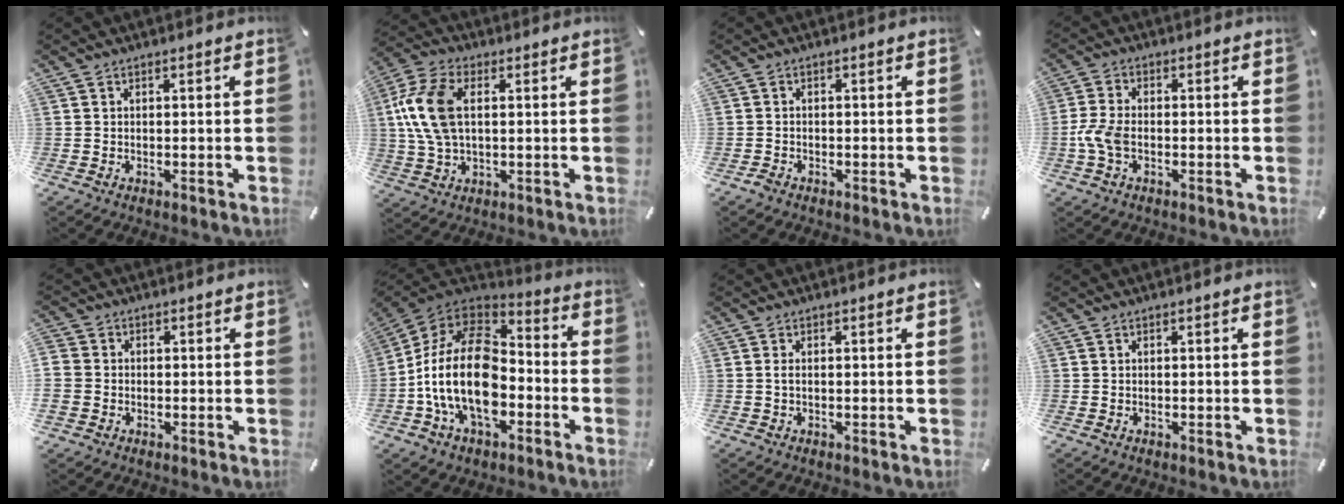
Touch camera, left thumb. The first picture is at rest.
{"total": 12.5, "force": [2.0, 7.5, 9.9], "torque": [-0.229, 0.002, 0.032]}
{"total": 1.0, "force": [-0.9, 0.4, 0.1], "torque": [0.000, 0.005, -0.019]}
{"total": 5.6, "force": [-1.5, 3.0, 4.4], "torque": [-0.098, 0.003, -0.030]}
{"total": 3.9, "force": [-0.8, 3.7, 0.9], "torque": [-0.021, 0.008, -0.014]}
{"total": 22.3, "force": [-4.9, 14.4, 16.4], "torque": [-0.320, 0.024, -0.083]}
{"total": 0.9, "force": [-0.1, 0.3, 0.9], "torque": [-0.017, 0.001, -0.003]}
{"total": 0.0}